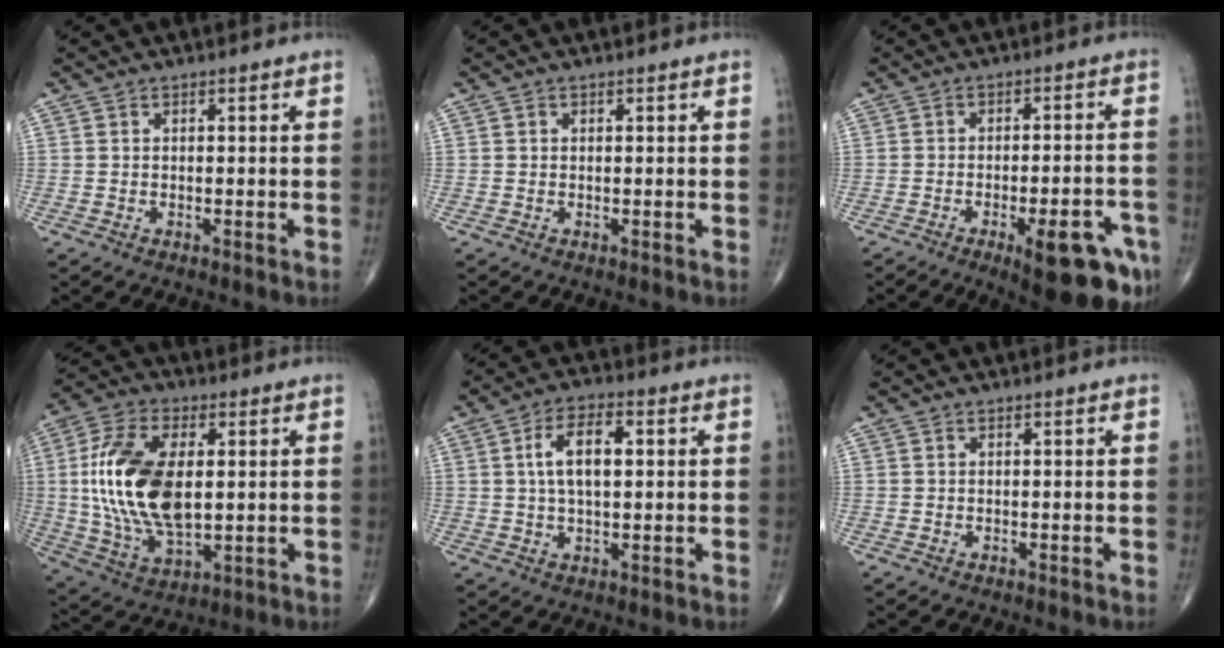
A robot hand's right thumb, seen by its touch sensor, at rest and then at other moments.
{"total": 0.0}
{"total": 14.5, "force": [-6.9, 4.4, 11.9], "torque": [-0.114, 0.026, -0.080]}
{"total": 19.4, "force": [1.8, 10.3, 16.4], "torque": [-0.325, -0.007, 0.036]}
{"total": 8.4, "force": [1.5, 4.1, 7.2], "torque": [-0.124, 0.012, 0.023]}
{"total": 0.0}